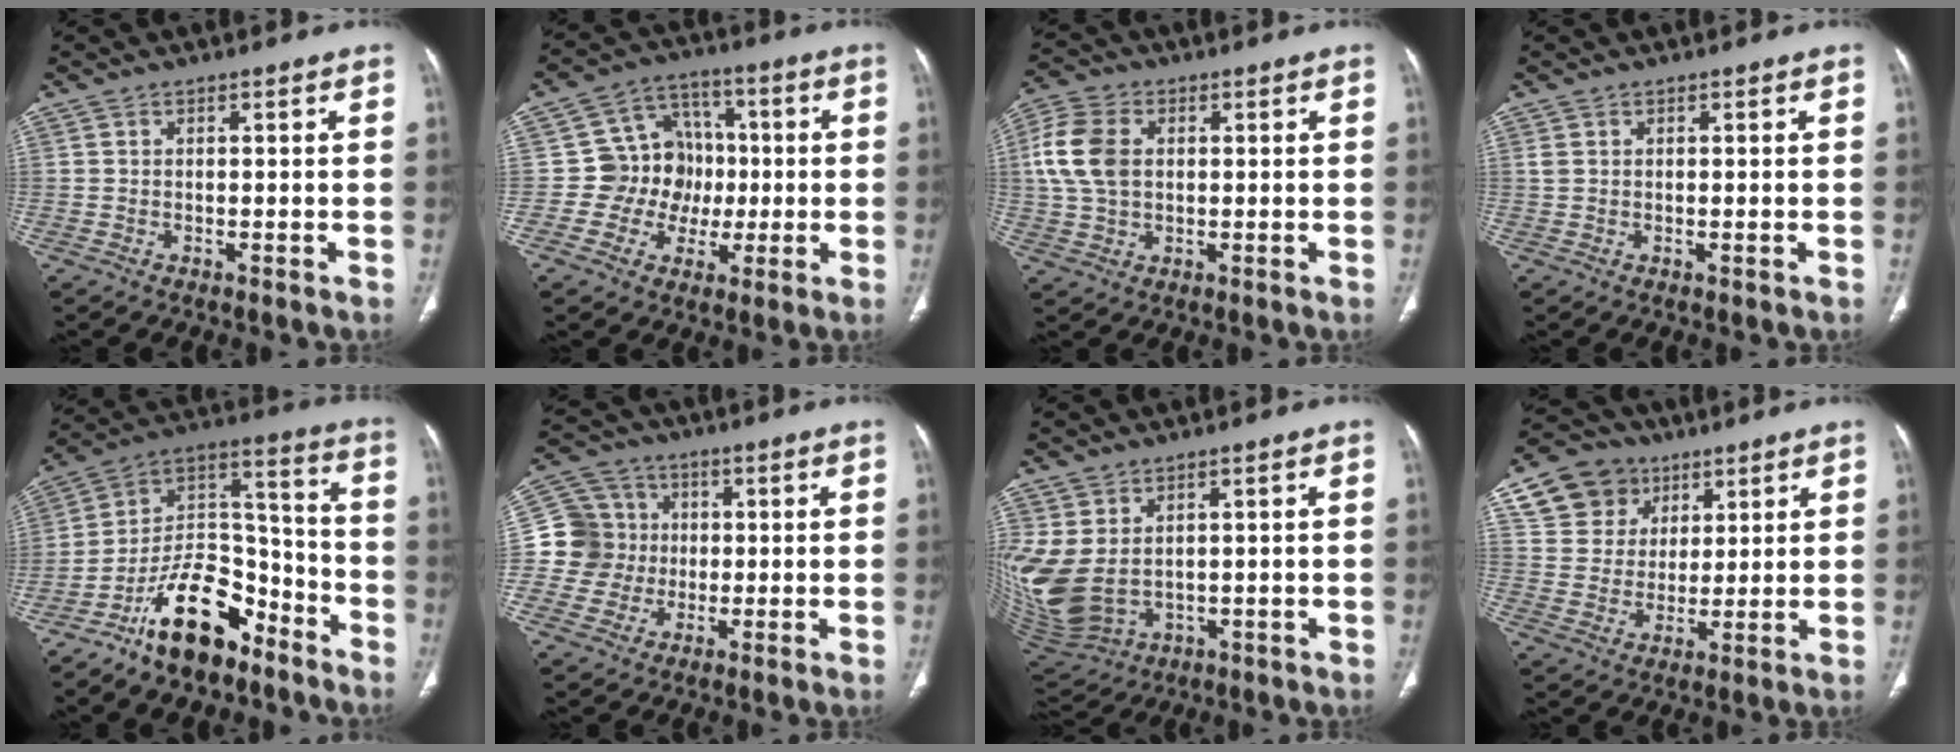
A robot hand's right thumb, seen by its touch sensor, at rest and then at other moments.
{"total": 11.1, "force": [-0.6, 10.2, 4.3], "torque": [-0.003, 0.028, -0.014]}
{"total": 9.6, "force": [1.4, 6.7, 6.8], "torque": [-0.148, 0.014, 0.027]}
{"total": 0.9, "force": [0.2, 0.4, 0.8], "torque": [-0.021, -0.002, 0.008]}
{"total": 16.8, "force": [-11.0, 8.4, 9.6], "torque": [-0.124, 0.099, -0.196]}
{"total": 10.0, "force": [-0.1, 9.8, 1.8], "torque": [0.002, 0.022, -0.005]}
{"total": 12.8, "force": [2.0, 8.8, 9.1], "torque": [-0.218, -0.015, 0.070]}
{"total": 12.1, "force": [6.2, 9.8, 3.5], "torque": [-0.037, -0.012, 0.119]}